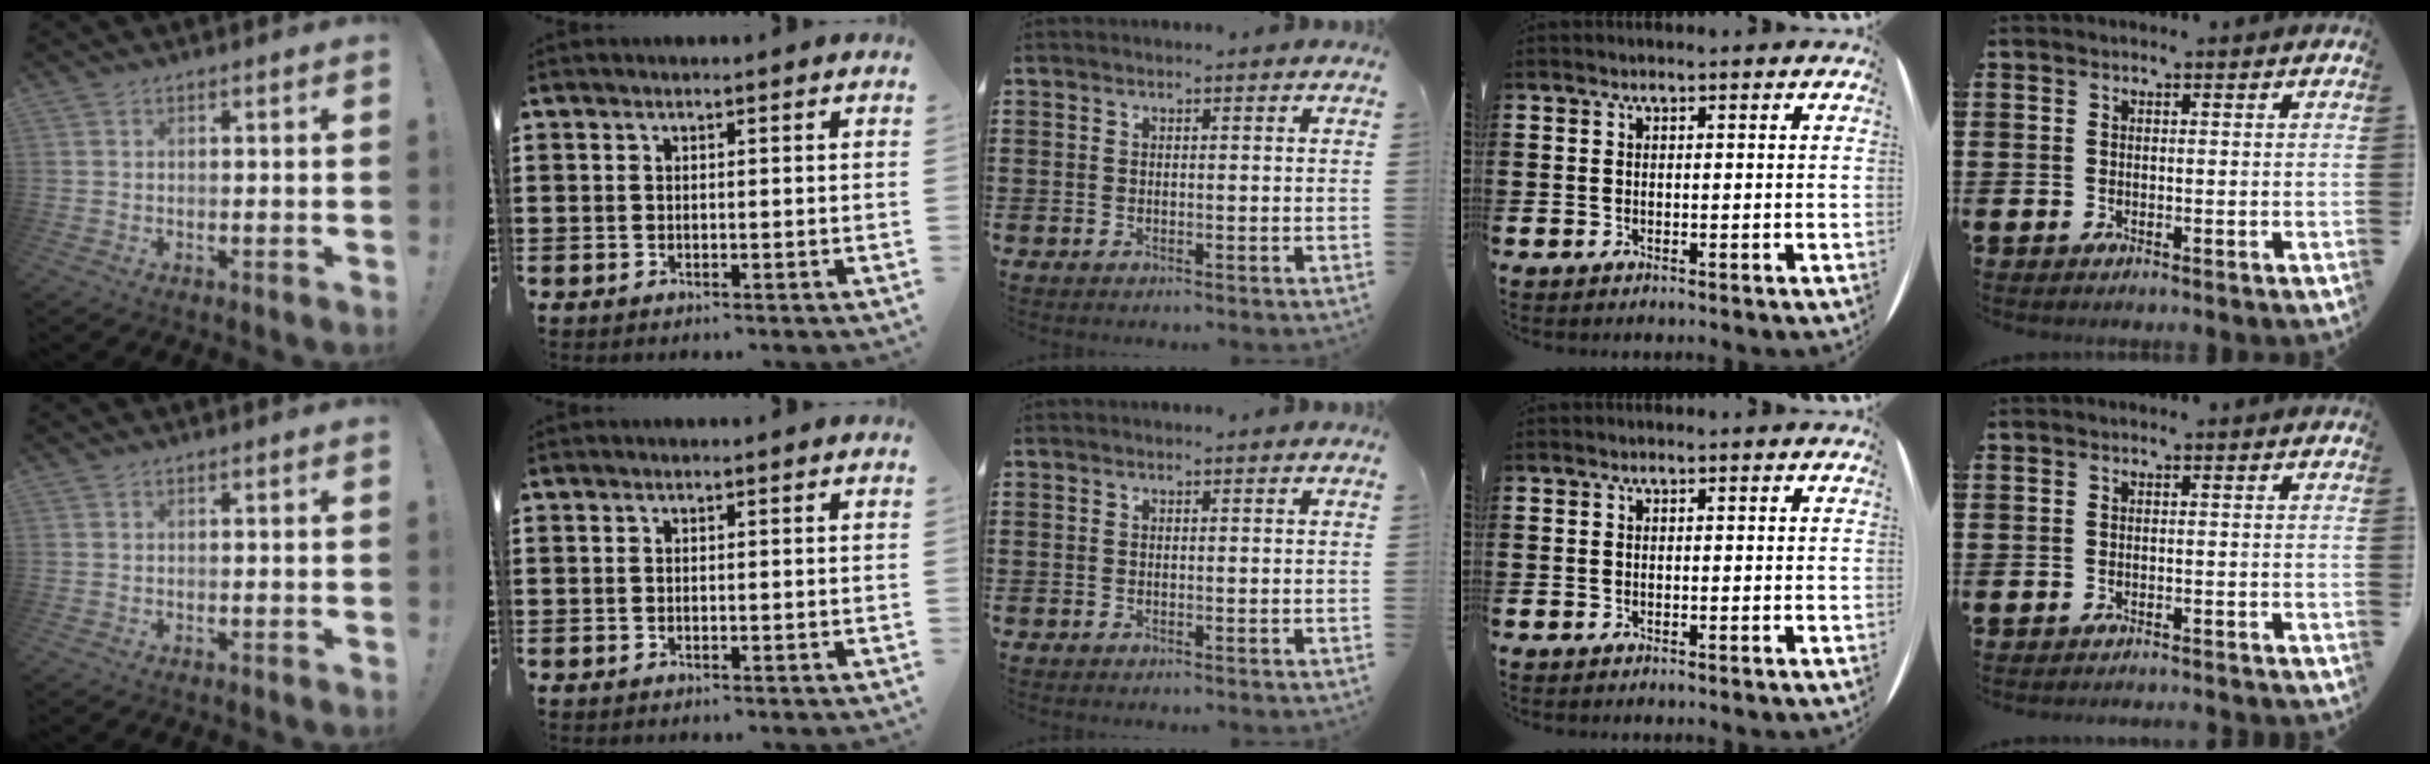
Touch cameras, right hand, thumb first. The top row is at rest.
{"little": {"total": 0.9, "force": [-0.9, -0.2, 0.0], "torque": [0.000, 0.002, -0.019]}}